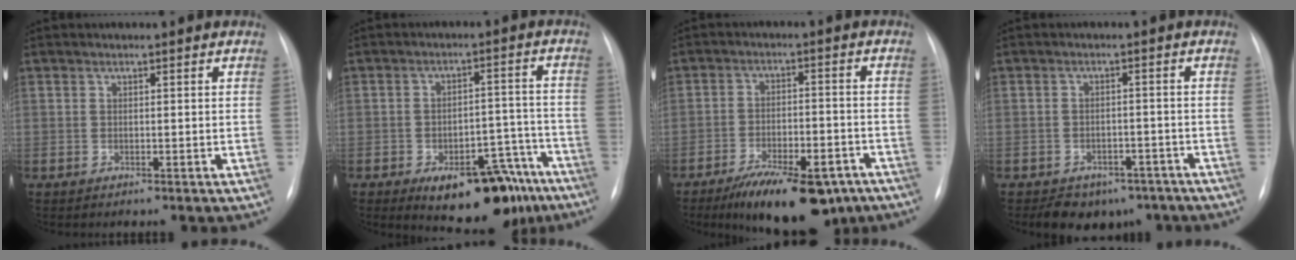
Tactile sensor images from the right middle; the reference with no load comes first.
{"total": 16.4, "force": [-10.8, 6.6, 10.4], "torque": [-0.094, 0.040, -0.149]}
{"total": 14.8, "force": [-10.5, 5.3, 8.9], "torque": [-0.122, 0.002, -0.162]}
{"total": 7.7, "force": [-5.8, 4.7, 2.0], "torque": [-0.015, 0.015, -0.075]}